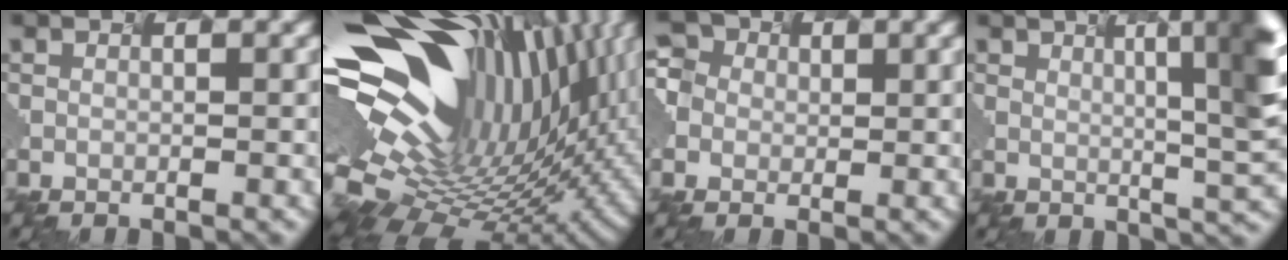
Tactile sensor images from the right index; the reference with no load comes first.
{"total": 18.2, "force": [4.3, 10.6, 14.1], "torque": [-0.289, 0.013, 0.092]}
{"total": 3.3, "force": [0.2, 3.2, 0.8], "torque": [-0.036, 0.015, -0.003]}
{"total": 6.9, "force": [2.5, 1.1, 6.4], "torque": [-0.085, 0.008, 0.047]}